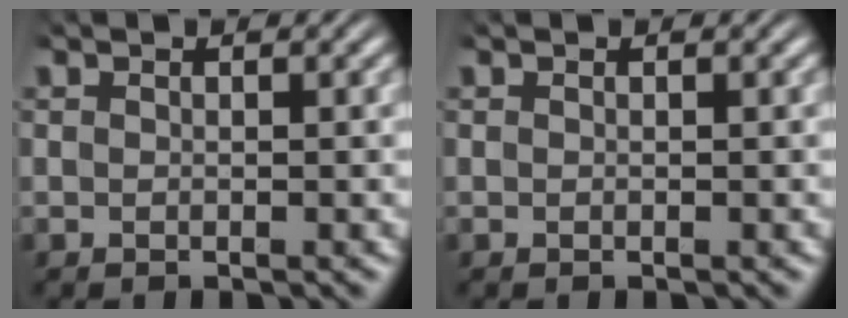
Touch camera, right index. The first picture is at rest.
{"total": 0.0}